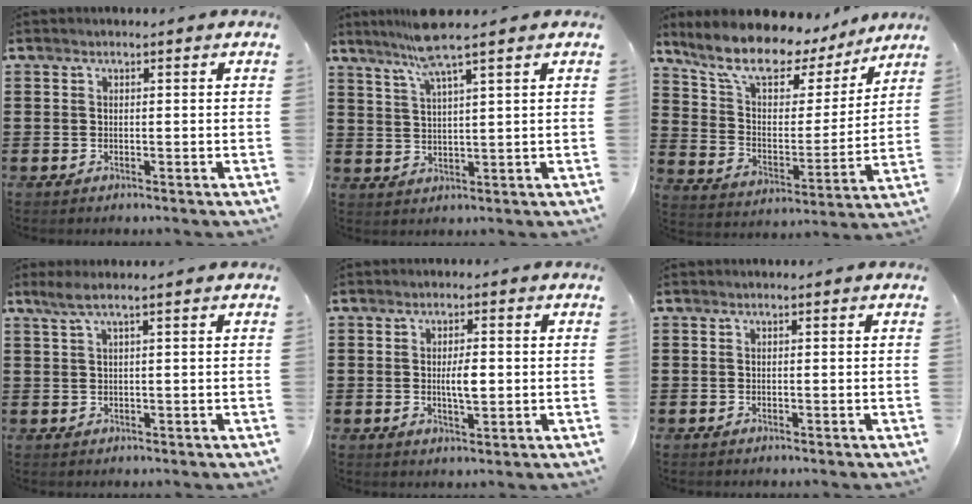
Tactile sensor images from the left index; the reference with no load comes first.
{"total": 6.3, "force": [4.7, -0.7, 4.1], "torque": [-0.094, -0.008, 0.081]}
{"total": 11.3, "force": [9.7, 3.5, 4.7], "torque": [-0.123, -0.063, 0.167]}
{"total": 1.9, "force": [1.0, -0.2, 1.6], "torque": [-0.033, -0.001, 0.018]}
{"total": 3.6, "force": [0.0, 1.2, 3.4], "torque": [-0.056, -0.002, -0.004]}
{"total": 0.0}